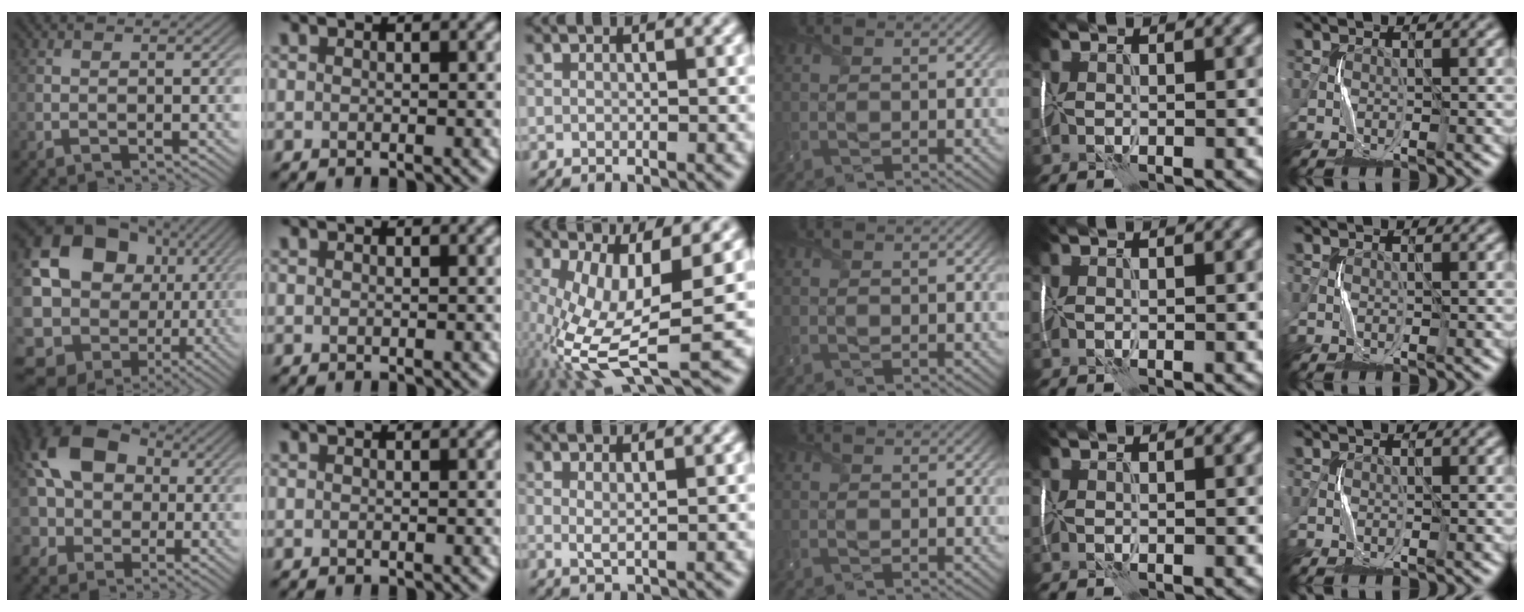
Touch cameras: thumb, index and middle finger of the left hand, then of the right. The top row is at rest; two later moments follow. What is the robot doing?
{"motion": "wrap", "object": "receipt paper"}